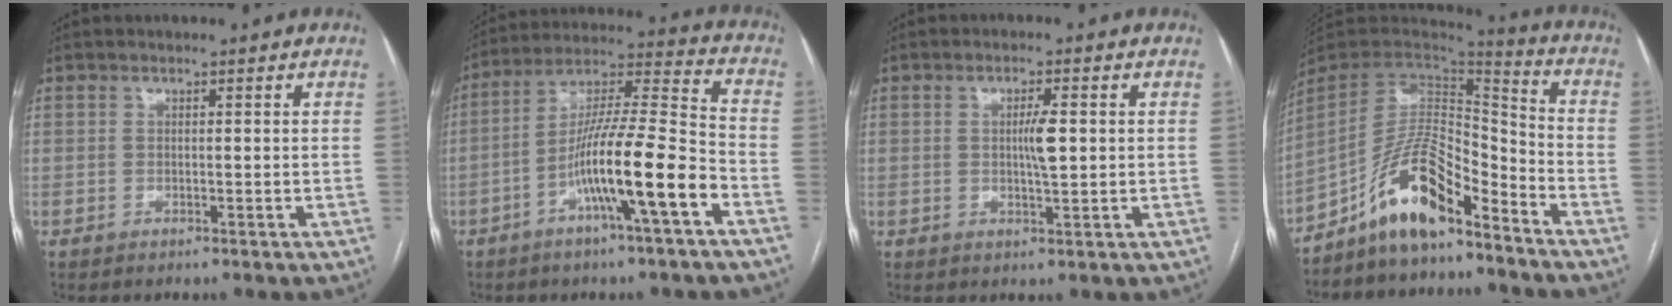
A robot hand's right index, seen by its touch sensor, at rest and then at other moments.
{"total": 15.4, "force": [-6.4, 0.3, 14.0], "torque": [-0.252, 0.005, -0.113]}
{"total": 3.6, "force": [0.3, 0.5, 3.6], "torque": [-0.060, -0.001, 0.005]}
{"total": 13.3, "force": [-9.6, 3.6, 8.4], "torque": [-0.152, 0.025, -0.174]}